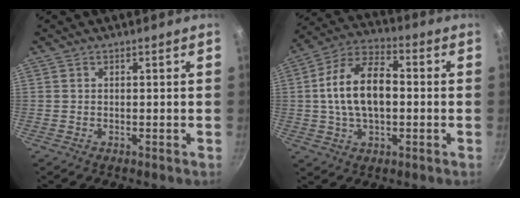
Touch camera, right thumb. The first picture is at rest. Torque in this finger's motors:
{"motor_torque": [-0.48, 1.88, 1.28, -0.12, 0.35]}